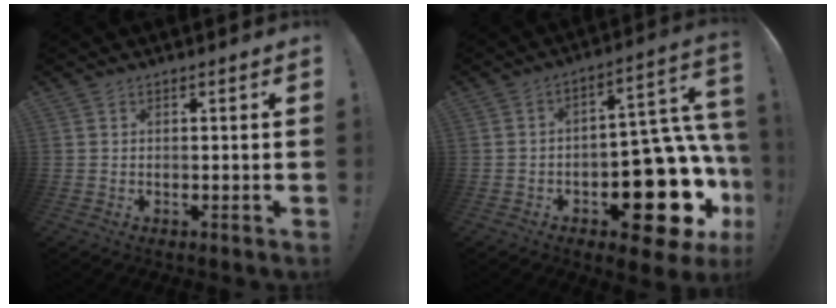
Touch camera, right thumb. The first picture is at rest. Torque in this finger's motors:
{"motor_torque": [2.51, 2.50, 1.32, -1.45, 0.37]}